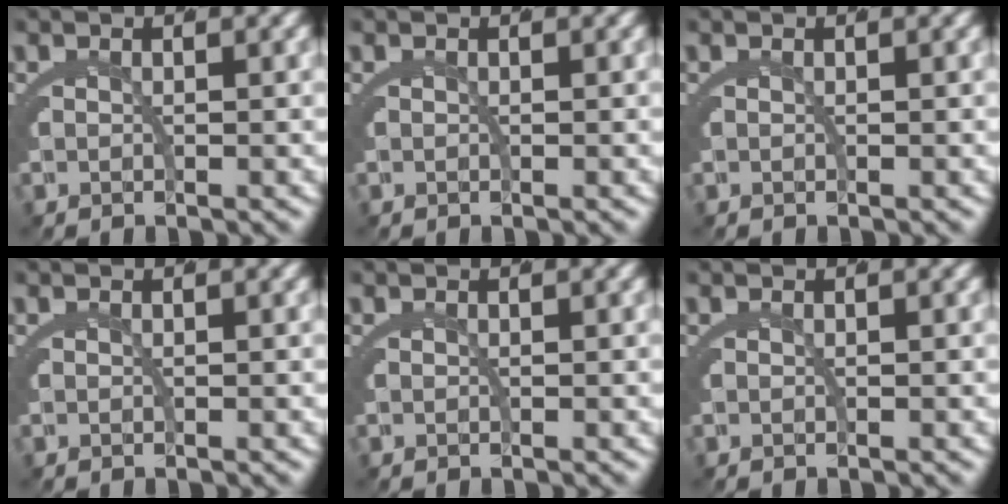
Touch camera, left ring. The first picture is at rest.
{"total": 0.0}
{"total": 0.0}
{"total": 0.0}
{"total": 0.0}
{"total": 0.0}